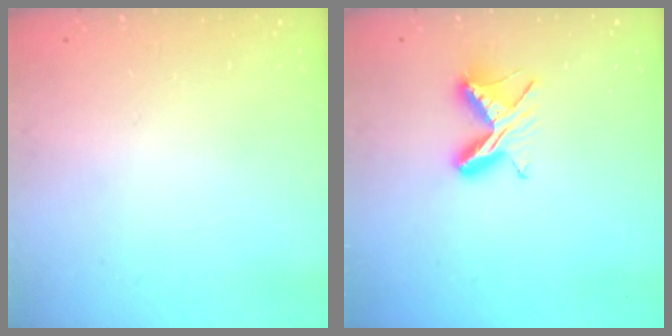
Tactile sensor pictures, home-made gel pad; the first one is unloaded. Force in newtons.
{"total": 7.8, "press": 7.7, "slide": 0.9}